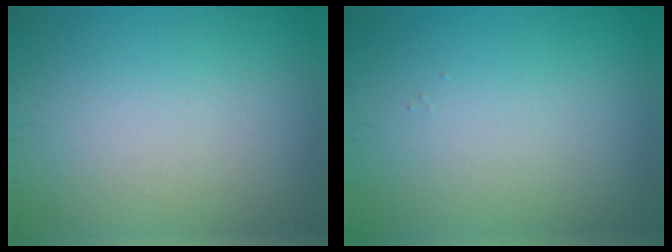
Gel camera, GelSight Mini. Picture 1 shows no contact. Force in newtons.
{"total": 0.0}